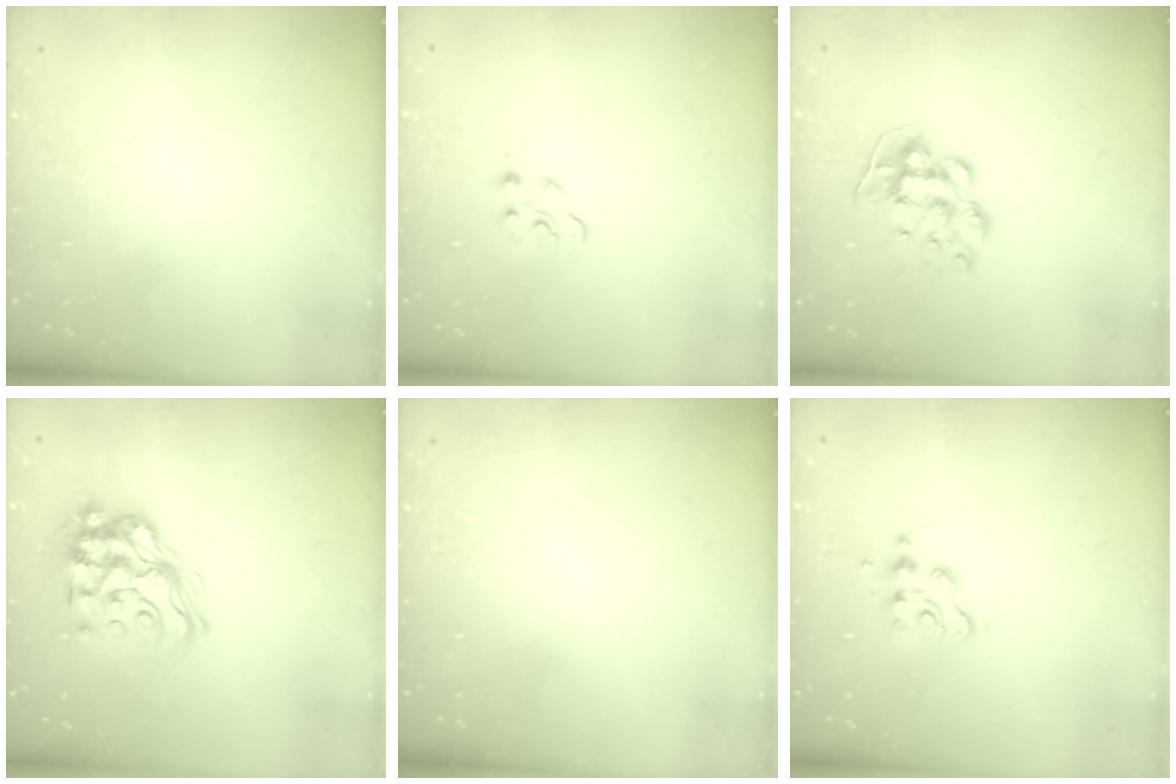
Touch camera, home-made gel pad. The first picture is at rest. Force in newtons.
{"total": 6.1, "press": 6.1, "slide": 0.6}
{"total": 9.9, "press": 9.9, "slide": 0.8}
{"total": 17.8, "press": 17.7, "slide": 1.8}
{"total": 0.0}
{"total": 2.7, "press": 2.7, "slide": 0.4}